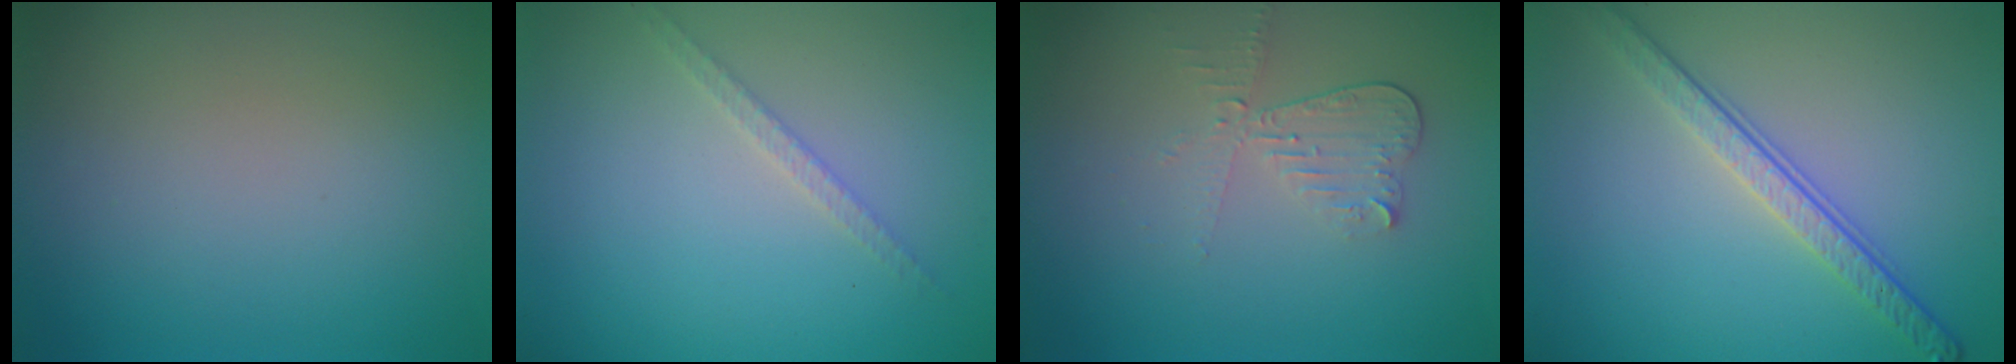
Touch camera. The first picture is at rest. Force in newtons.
{"total": 1.3, "press": 1.3, "slide": 0.2}
{"total": 2.3, "press": 2.1, "slide": 0.8}
{"total": 4.2, "press": 3.0, "slide": 2.9}